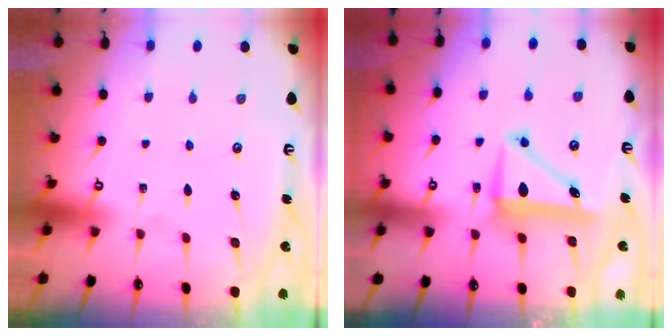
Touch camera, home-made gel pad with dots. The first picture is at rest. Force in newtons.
{"total": 9.1, "press": 8.9, "slide": 1.9}